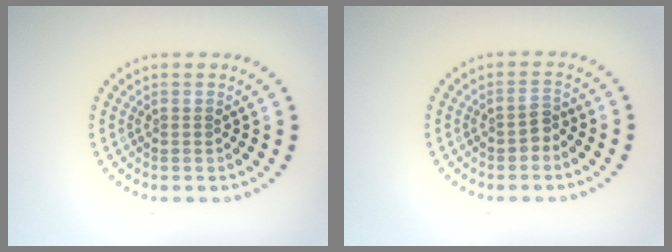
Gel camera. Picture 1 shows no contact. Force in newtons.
{"total": 1.3, "press": 1.2, "slide": 0.6}